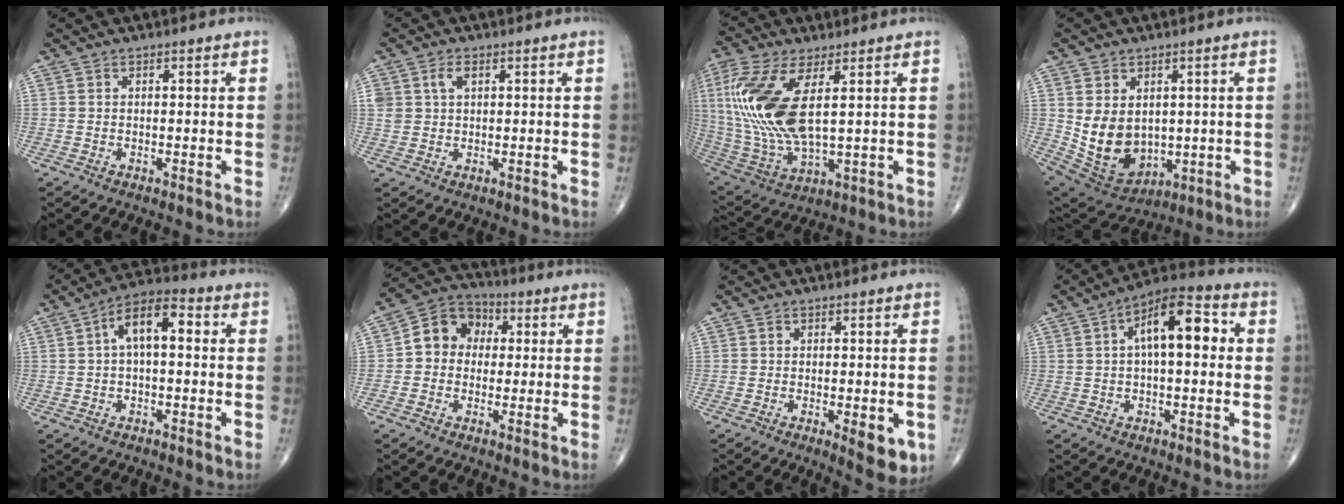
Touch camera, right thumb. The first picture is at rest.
{"total": 3.3, "force": [1.3, 2.1, 2.2], "torque": [-0.042, 0.002, 0.030]}
{"total": 18.9, "force": [4.1, 7.8, 16.8], "torque": [-0.385, -0.019, 0.086]}
{"total": 12.1, "force": [0.8, 8.9, 8.2], "torque": [-0.122, -0.014, 0.048]}
{"total": 9.1, "force": [1.3, 4.3, 7.9], "torque": [-0.128, 0.032, 0.011]}
{"total": 9.0, "force": [0.7, 7.7, 4.6], "torque": [-0.050, 0.027, -0.004]}
{"total": 6.3, "force": [-1.9, 2.3, 5.5], "torque": [-0.056, -0.010, -0.021]}
{"total": 12.7, "force": [2.2, 5.5, 11.2], "torque": [-0.166, 0.031, 0.025]}